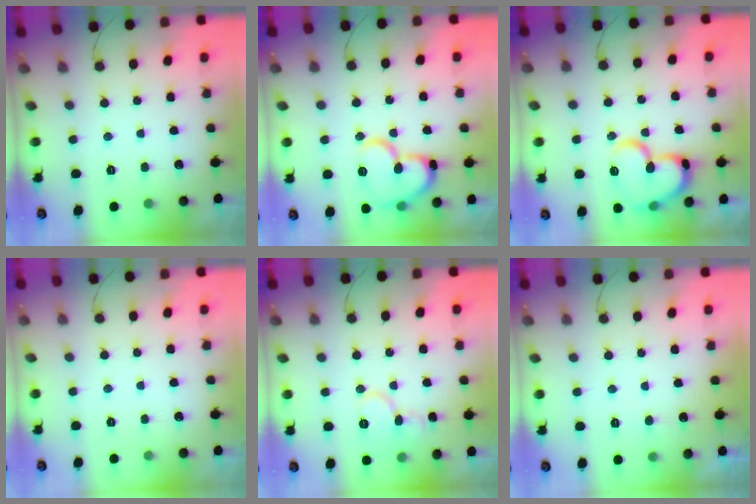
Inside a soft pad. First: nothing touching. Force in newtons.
{"total": 16.8, "press": 16.7, "slide": 1.9}
{"total": 19.0, "press": 18.9, "slide": 1.8}
{"total": 0.0}
{"total": 10.0, "press": 9.9, "slide": 1.0}
{"total": 4.1, "press": 4.1, "slide": 0.4}